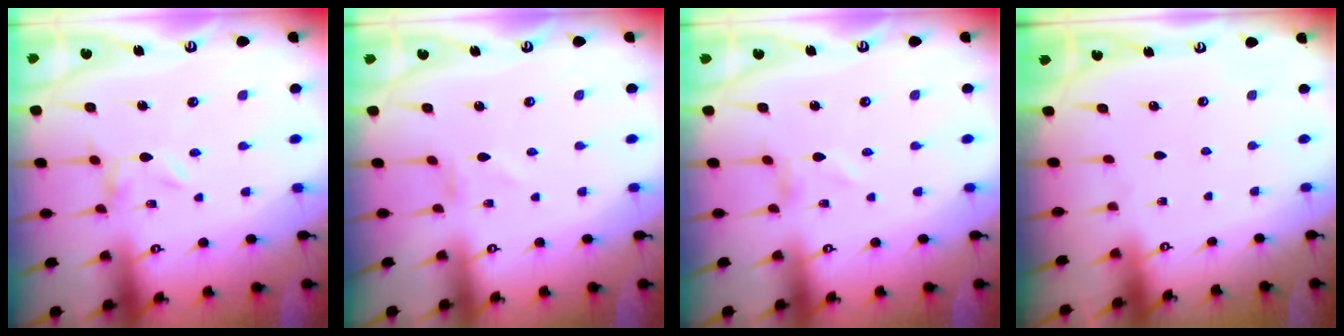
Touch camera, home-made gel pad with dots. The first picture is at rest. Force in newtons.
{"total": 0.7, "press": 0.6, "slide": 0.3}
{"total": 0.7, "press": 0.6, "slide": 0.3}
{"total": 0.0}